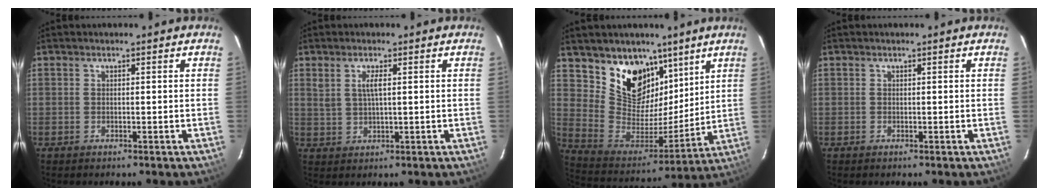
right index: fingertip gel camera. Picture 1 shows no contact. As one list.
[{"total": 3.0, "force": [1.0, 0.8, 2.7], "torque": [-0.054, 0.000, 0.023]}, {"total": 16.5, "force": [10.4, 11.0, 6.6], "torque": [-0.138, -0.005, 0.202]}, {"total": 0.0}]